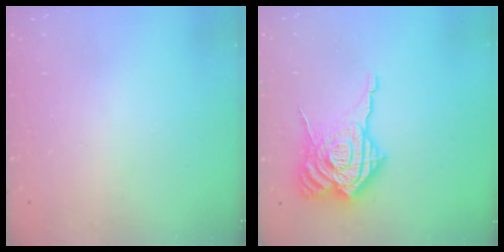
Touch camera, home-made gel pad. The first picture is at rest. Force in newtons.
{"total": 19.7, "press": 19.6, "slide": 2.2}